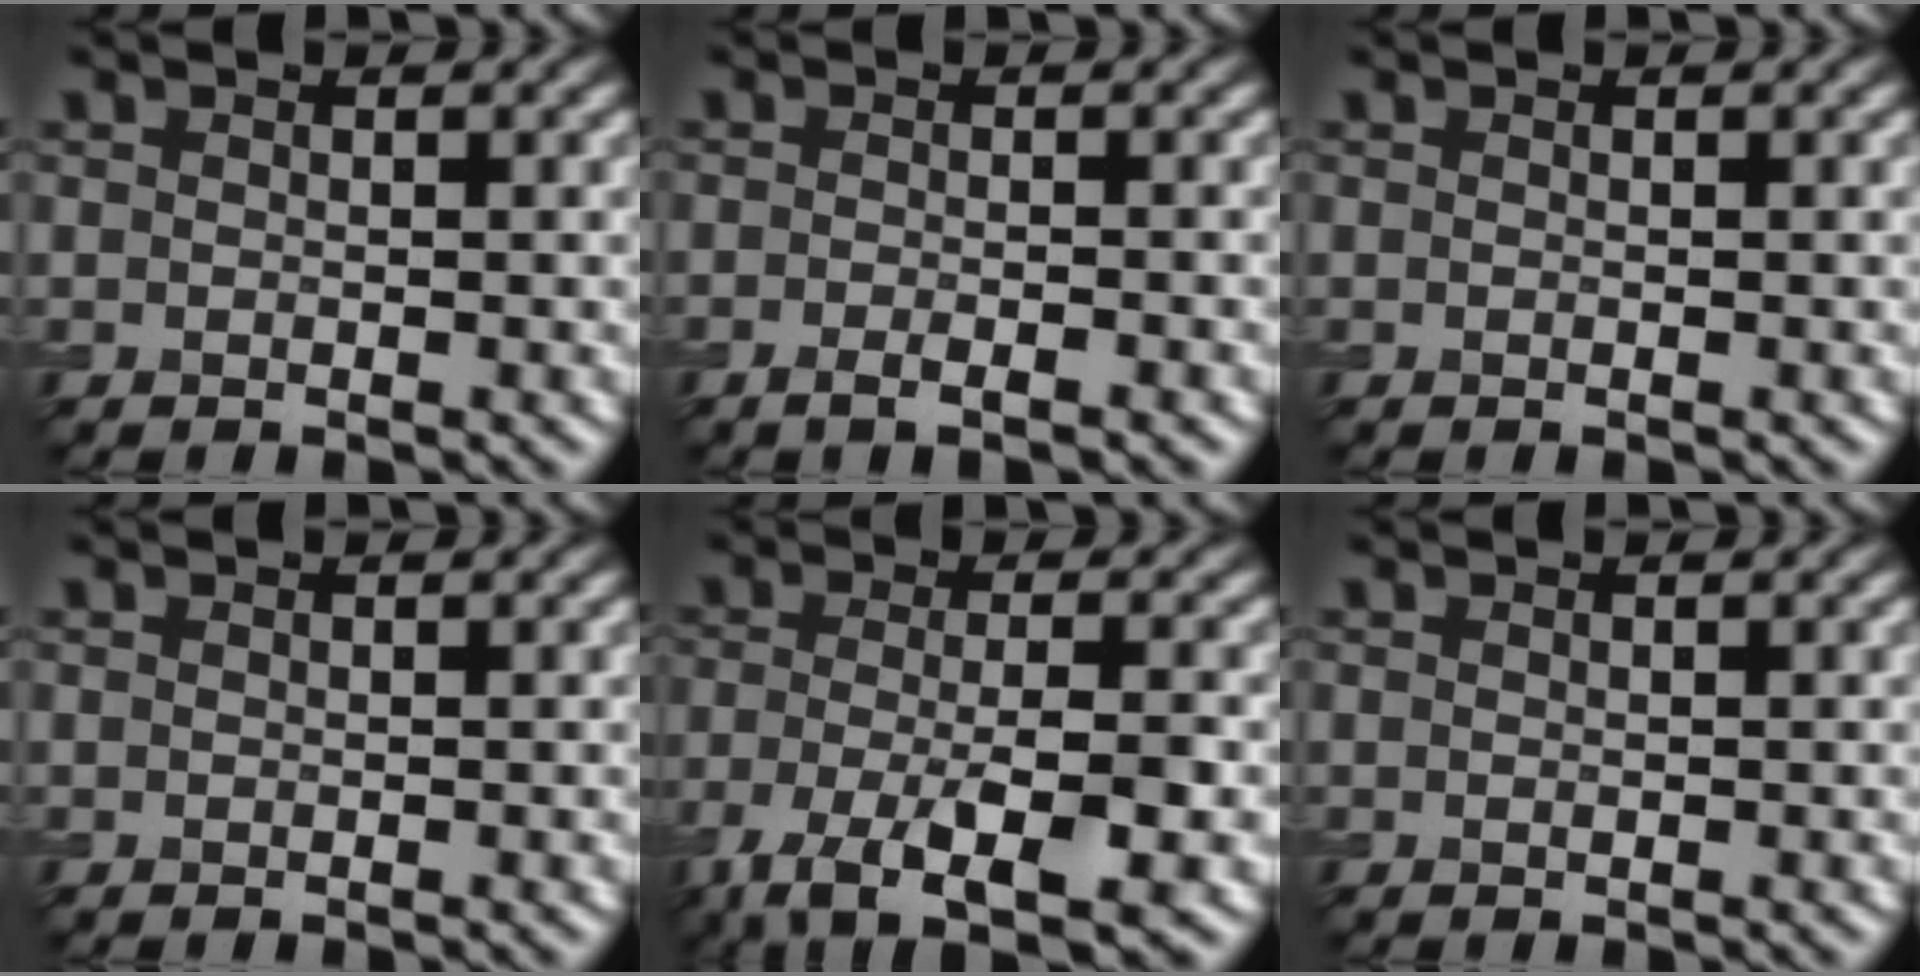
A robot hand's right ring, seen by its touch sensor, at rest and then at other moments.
{"total": 2.1, "force": [-1.1, 0.5, 1.7], "torque": [-0.021, -0.001, -0.021]}
{"total": 0.0}
{"total": 0.0}
{"total": 8.3, "force": [-4.2, 2.5, 6.7], "torque": [-0.122, -0.010, -0.075]}
{"total": 0.0}